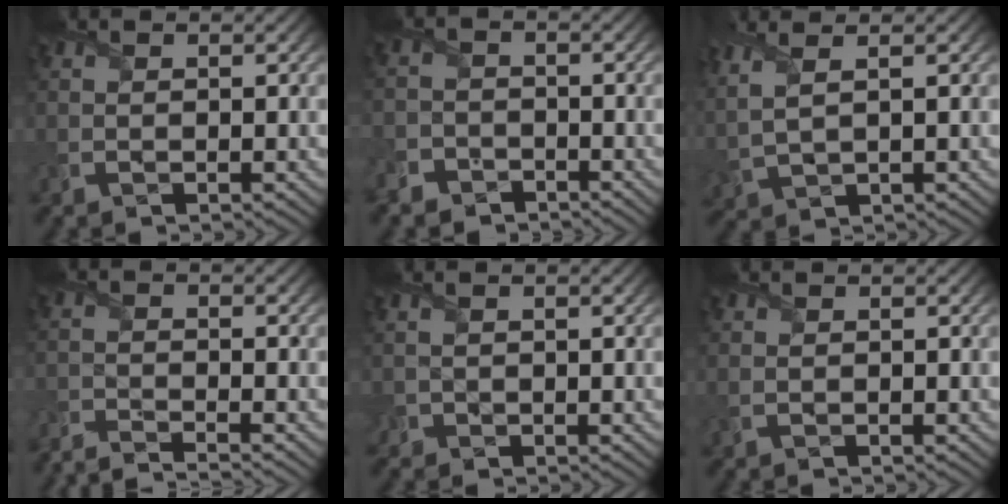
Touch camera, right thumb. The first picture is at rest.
{"total": 4.3, "force": [-3.5, 2.6, 0.3], "torque": [0.003, -0.003, -0.076]}
{"total": 4.4, "force": [2.3, 1.4, 3.4], "torque": [-0.107, 0.011, 0.051]}
{"total": 3.9, "force": [-3.7, -0.3, 1.1], "torque": [-0.026, -0.004, -0.083]}
{"total": 1.1, "force": [0.3, 0.8, 0.6], "torque": [-0.022, 0.000, 0.009]}
{"total": 0.5, "force": [0.2, 0.2, 0.4], "torque": [-0.012, 0.000, 0.008]}